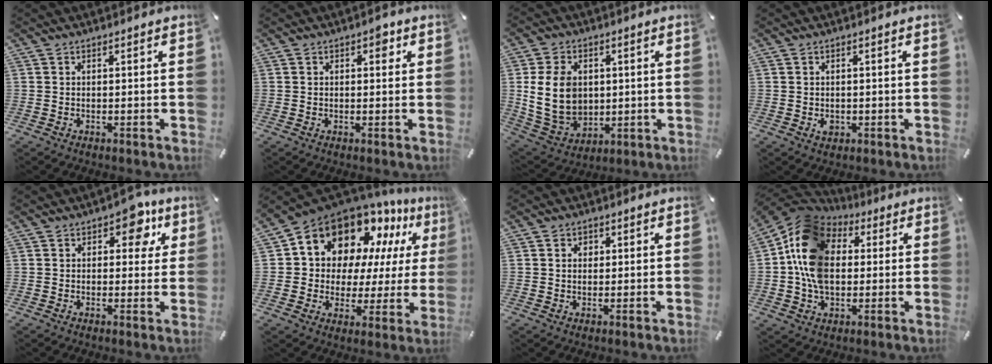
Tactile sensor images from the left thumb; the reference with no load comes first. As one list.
[{"total": 2.5, "force": [0.8, 1.6, 1.8], "torque": [-0.015, -0.001, 0.007]}, {"total": 13.3, "force": [2.0, 10.7, 7.7], "torque": [-0.163, -0.004, 0.038]}, {"total": 1.8, "force": [-0.5, 1.5, 1.0], "torque": [-0.009, 0.000, -0.010]}, {"total": 8.0, "force": [3.7, 4.9, 5.2], "torque": [-0.042, -0.015, 0.053]}, {"total": 15.4, "force": [11.4, 9.4, 4.6], "torque": [-0.097, -0.096, 0.205]}, {"total": 2.4, "force": [0.3, 2.2, 1.0], "torque": [-0.007, 0.001, -0.001]}, {"total": 15.0, "force": [0.4, 12.0, 8.9], "torque": [-0.199, 0.013, 0.003]}]